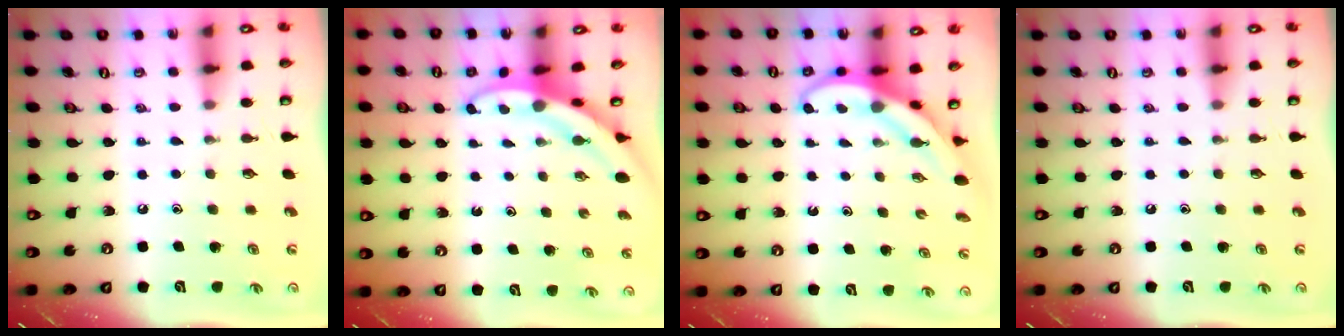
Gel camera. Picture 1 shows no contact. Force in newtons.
{"total": 3.3, "press": 3.3, "slide": 0.3}
{"total": 4.0, "press": 4.0, "slide": 0.3}
{"total": 0.0}